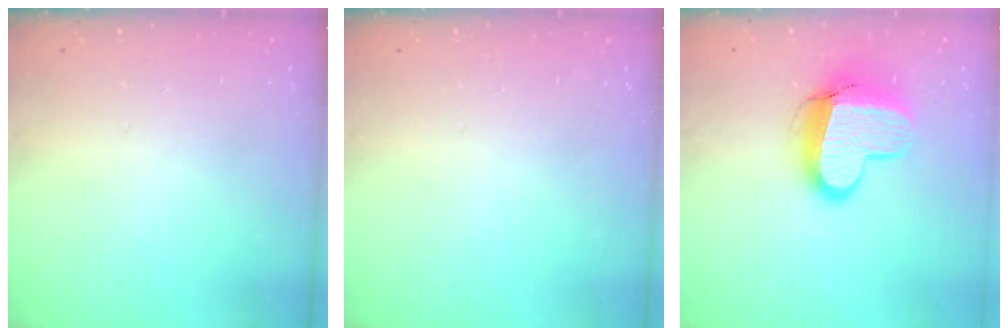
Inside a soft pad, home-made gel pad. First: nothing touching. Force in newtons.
{"total": 0.0}
{"total": 12.8, "press": 12.8, "slide": 1.3}